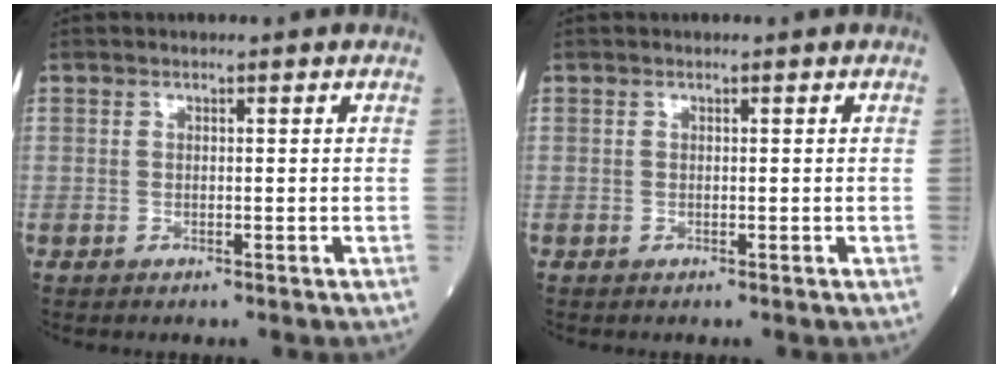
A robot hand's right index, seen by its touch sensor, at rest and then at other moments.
{"total": 0.0}